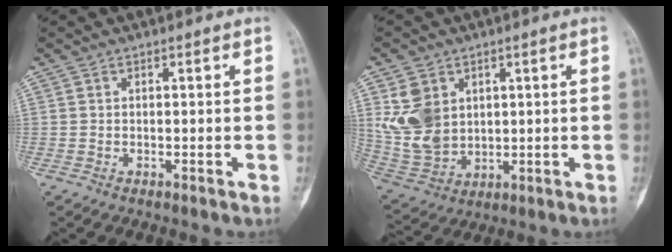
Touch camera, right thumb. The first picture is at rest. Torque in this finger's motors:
{"motor_torque": [-0.37, 0.99, 0.69, 0.68, 0.17]}